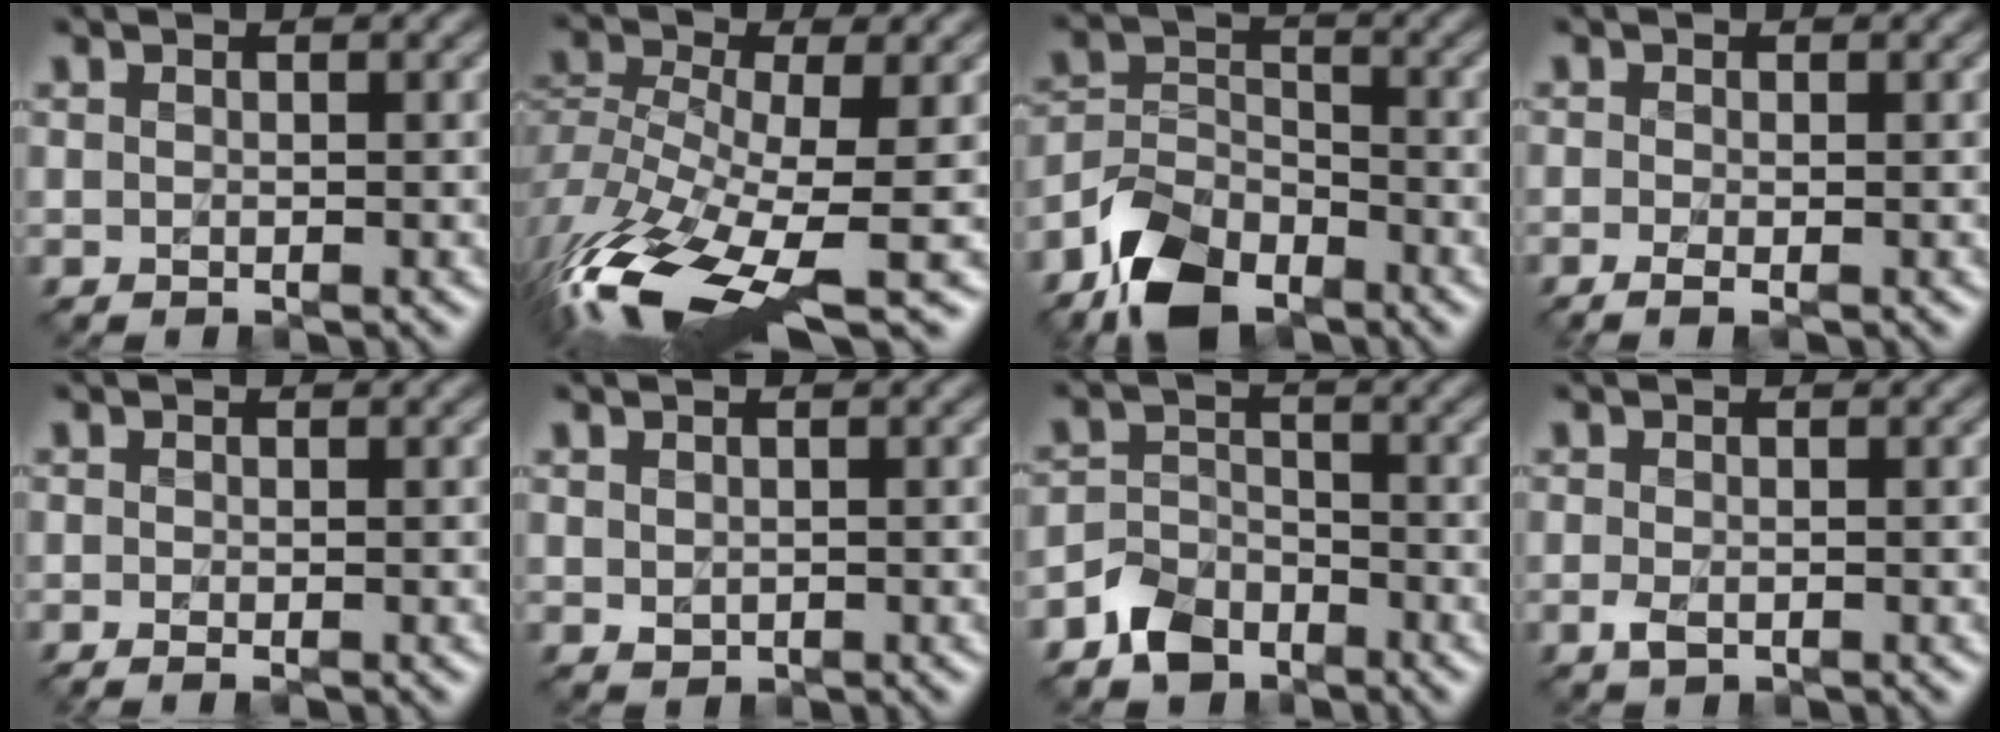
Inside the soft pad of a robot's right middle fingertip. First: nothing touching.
{"total": 12.8, "force": [-6.8, 4.5, 9.9], "torque": [-0.227, -0.019, -0.116]}
{"total": 7.7, "force": [-5.4, 4.1, 3.7], "torque": [-0.072, -0.005, -0.114]}
{"total": 1.5, "force": [-0.6, 0.4, 1.3], "torque": [-0.025, -0.009, -0.015]}
{"total": 0.9, "force": [-0.3, 0.2, 0.8], "torque": [-0.016, -0.008, -0.007]}
{"total": 0.7, "force": [0.2, 0.6, 0.3], "torque": [-0.005, -0.003, 0.008]}
{"total": 3.8, "force": [-2.7, 2.5, 1.1], "torque": [-0.018, 0.003, -0.059]}
{"total": 1.3, "force": [-0.5, 0.7, 1.0], "torque": [-0.024, -0.006, -0.010]}